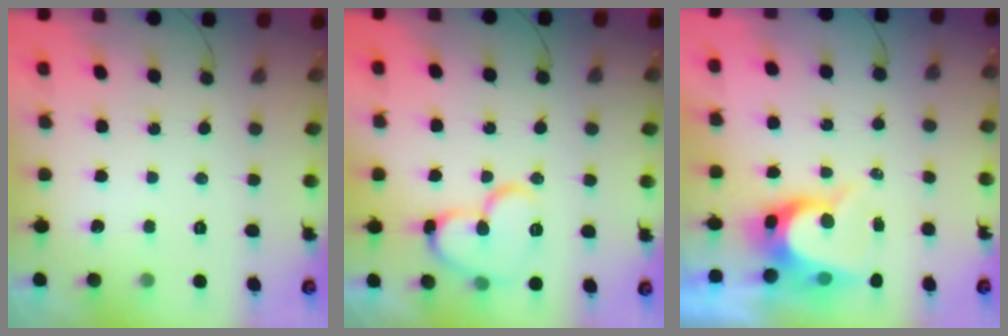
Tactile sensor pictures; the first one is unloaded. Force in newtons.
{"total": 13.3, "press": 13.1, "slide": 2.1}
{"total": 7.5, "press": 7.5, "slide": 0.5}